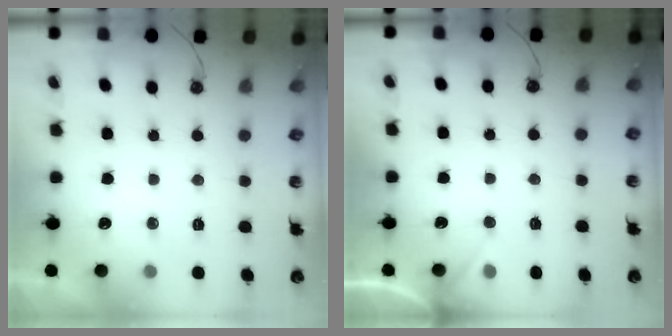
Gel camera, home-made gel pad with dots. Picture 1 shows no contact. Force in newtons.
{"total": 5.8, "press": 5.8, "slide": 0.8}